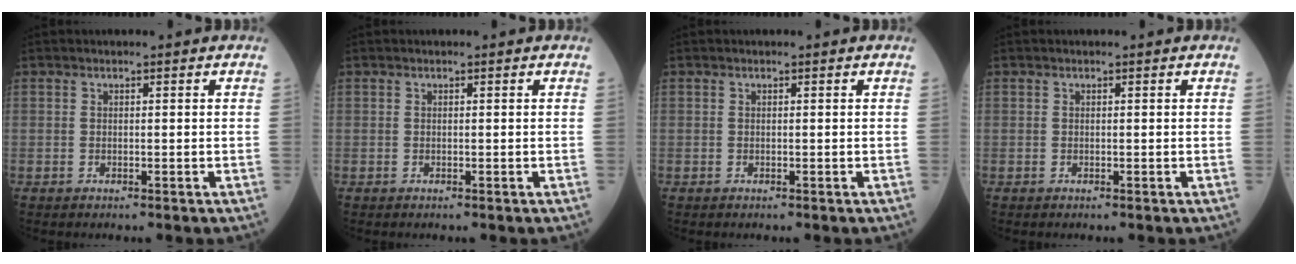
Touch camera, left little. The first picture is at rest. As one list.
[{"total": 0.0}, {"total": 0.0}, {"total": 0.0}]